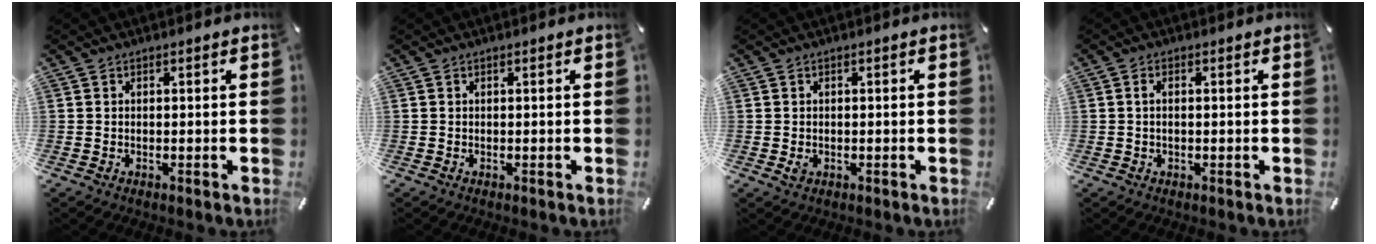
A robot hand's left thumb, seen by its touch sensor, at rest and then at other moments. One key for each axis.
{"total": 0.0}
{"total": 1.5, "fx": -0.4, "fy": 1.1, "fz": 0.9, "tx": -0.016, "ty": 0.001, "tz": -0.006}
{"total": 1.5, "fx": 0.0, "fy": 0.7, "fz": 1.3, "tx": -0.026, "ty": 0.003, "tz": -0.001}